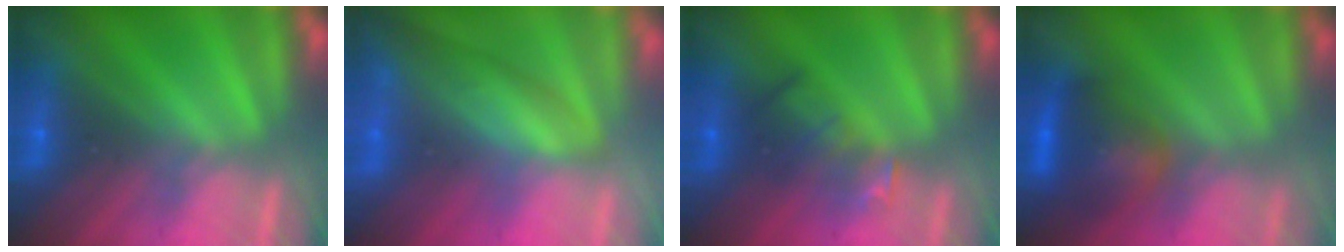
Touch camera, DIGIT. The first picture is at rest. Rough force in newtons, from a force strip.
{"total": 3.5}
{"total": 2.4}
{"total": 6.0}